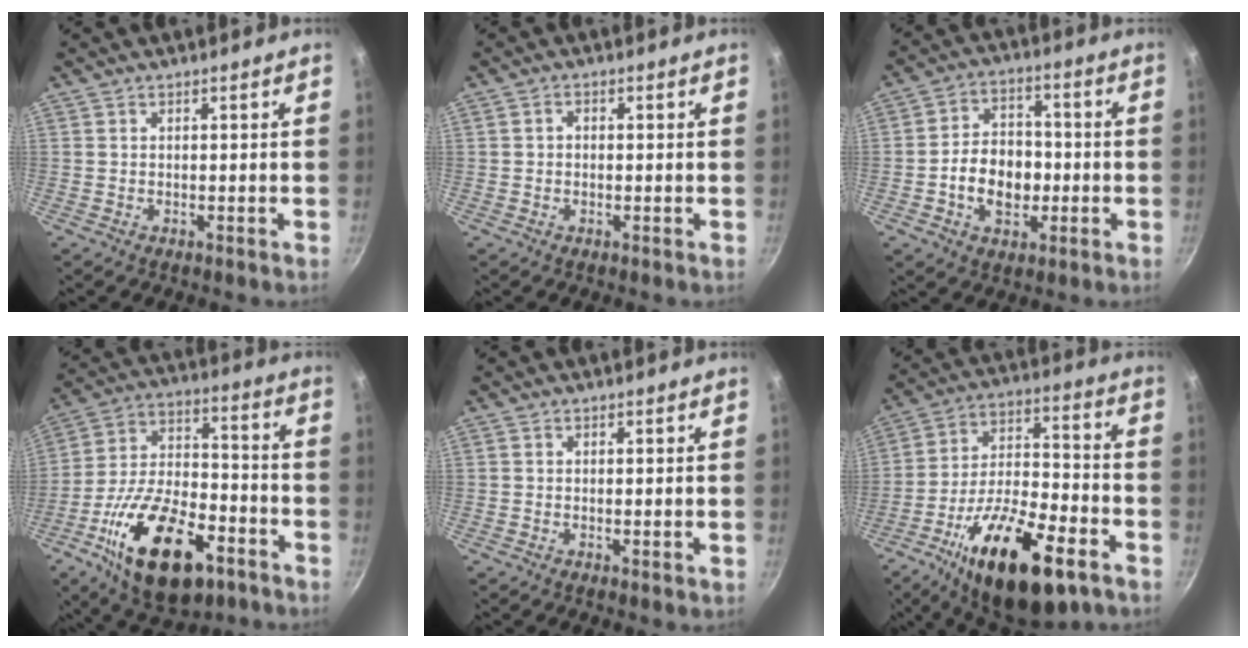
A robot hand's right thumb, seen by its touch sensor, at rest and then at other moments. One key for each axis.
{"total": 1.3, "fx": -0.1, "fy": 1.1, "fz": 0.8, "tx": -0.013, "ty": 0.007, "tz": -0.004}
{"total": 10.8, "fx": -2.3, "fy": 7.8, "fz": 7.1, "tx": -0.090, "ty": 0.024, "tz": -0.043}
{"total": 23.9, "fx": -11.3, "fy": 12.0, "fz": 17.3, "tx": -0.276, "ty": 0.048, "tz": -0.187}
{"total": 0.7, "fx": 0.0, "fy": 0.2, "fz": 0.7, "tx": -0.012, "ty": -0.002, "tz": -0.002}
{"total": 25.0, "fx": -12.9, "fy": 10.0, "fz": 18.9, "tx": -0.293, "ty": 0.052, "tz": -0.210}